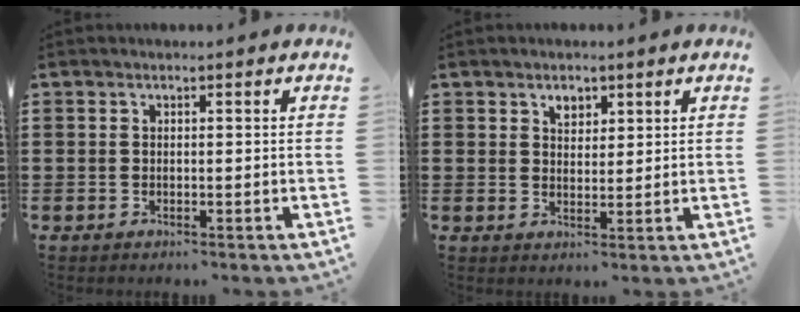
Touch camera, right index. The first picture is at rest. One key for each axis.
{"total": 2.4, "fx": 1.5, "fy": 1.5, "fz": 1.0, "tx": -0.017, "ty": 0.002, "tz": 0.026}